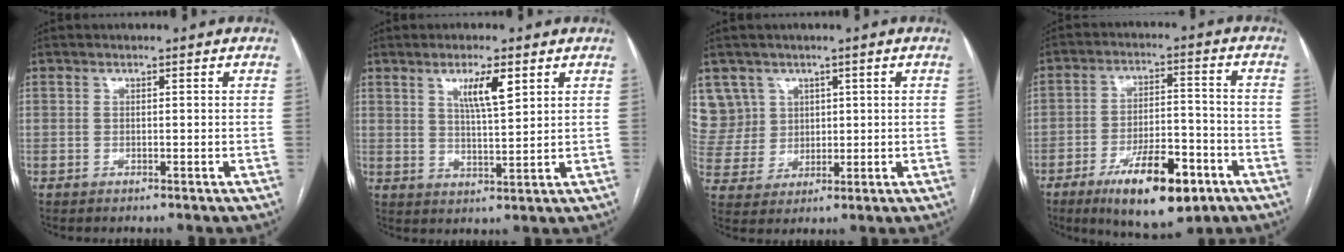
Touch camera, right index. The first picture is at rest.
{"total": 5.7, "force": [2.9, 0.8, 4.9], "torque": [-0.086, -0.004, 0.052]}
{"total": 7.9, "force": [4.1, 6.7, -0.6], "torque": [0.010, 0.024, 0.094]}
{"total": 13.8, "force": [-7.7, 4.5, 10.6], "torque": [-0.173, 0.002, -0.115]}